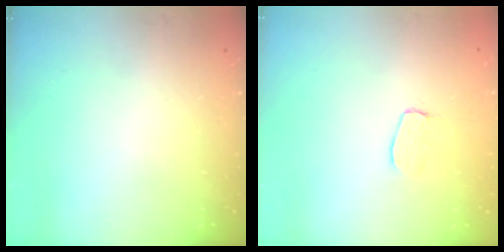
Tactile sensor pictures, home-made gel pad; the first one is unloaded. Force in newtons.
{"total": 4.8, "press": 4.8, "slide": 0.3}